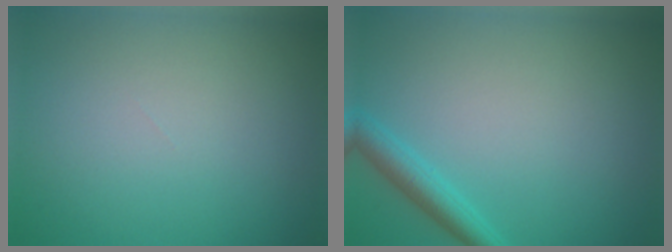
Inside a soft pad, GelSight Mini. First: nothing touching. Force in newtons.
{"total": 2.5, "press": 2.4, "slide": 0.1}